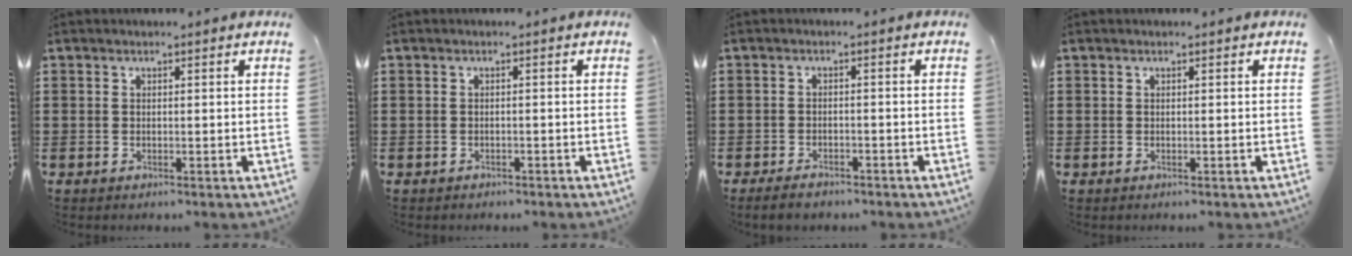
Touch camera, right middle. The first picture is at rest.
{"total": 0.7, "force": [-0.6, 0.2, 0.0], "torque": [-0.001, 0.002, -0.015]}
{"total": 2.2, "force": [-1.9, 0.7, 1.0], "torque": [-0.025, 0.000, -0.039]}
{"total": 0.0}